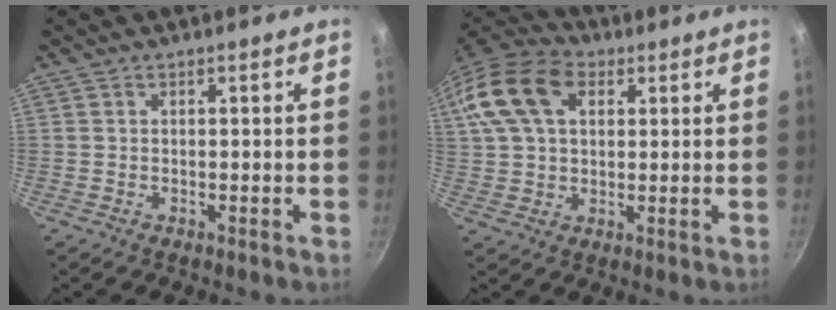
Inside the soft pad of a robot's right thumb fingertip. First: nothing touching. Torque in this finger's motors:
{"motor_torque": [0.93, 1.82, 0.54, 0.03, 0.20]}